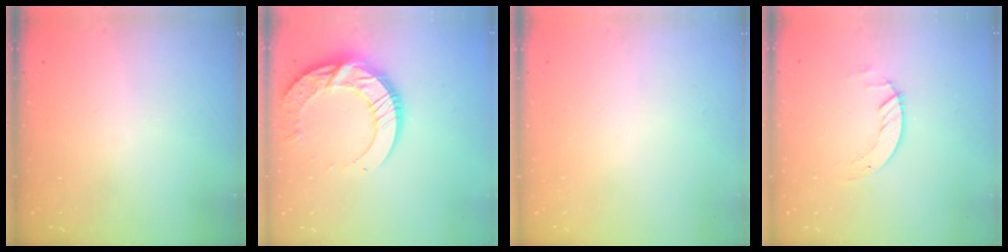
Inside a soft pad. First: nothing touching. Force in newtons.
{"total": 17.2, "press": 17.1, "slide": 1.6}
{"total": 0.0}
{"total": 2.0, "press": 2.0, "slide": 0.2}